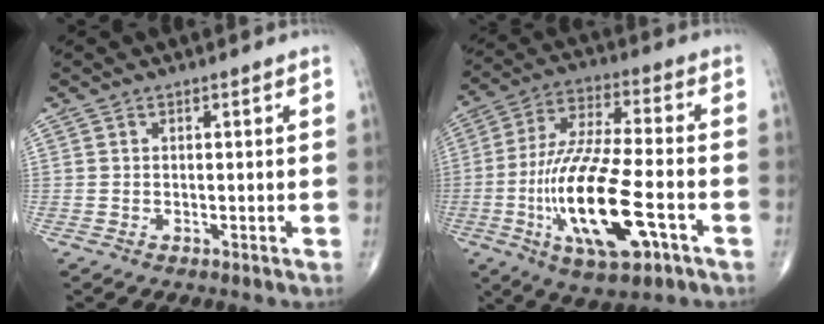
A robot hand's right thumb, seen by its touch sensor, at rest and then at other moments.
{"total": 19.2, "force": [-6.4, 6.6, 16.8], "torque": [-0.316, 0.020, -0.100]}